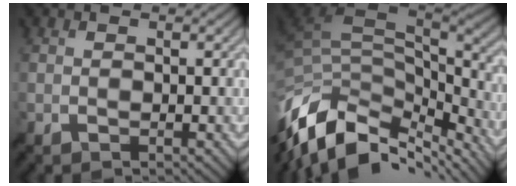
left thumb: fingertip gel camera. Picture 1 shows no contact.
{"total": 15.1, "force": [-7.7, 8.9, 9.4], "torque": [-0.251, -0.029, -0.129]}